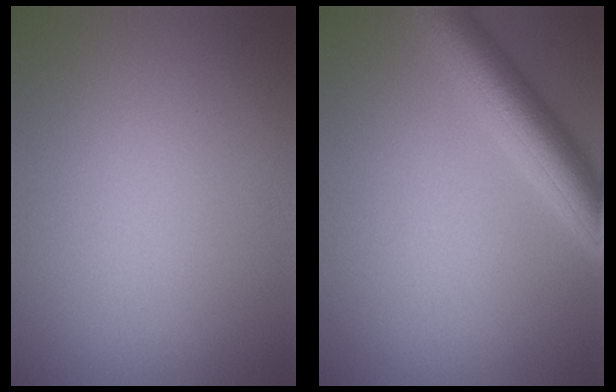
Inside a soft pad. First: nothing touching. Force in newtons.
{"total": 5.3, "press": 5.3, "slide": 0.4}